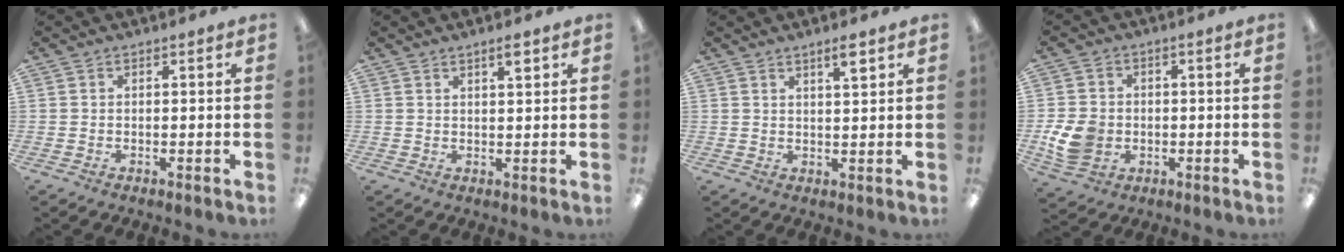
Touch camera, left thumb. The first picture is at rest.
{"total": 2.7, "force": [2.0, 0.3, 1.8], "torque": [-0.032, -0.003, 0.033]}
{"total": 3.6, "force": [2.6, 0.4, 2.5], "torque": [-0.039, -0.010, 0.042]}
{"total": 8.5, "force": [-1.6, 7.0, 4.6], "torque": [-0.094, 0.008, -0.029]}